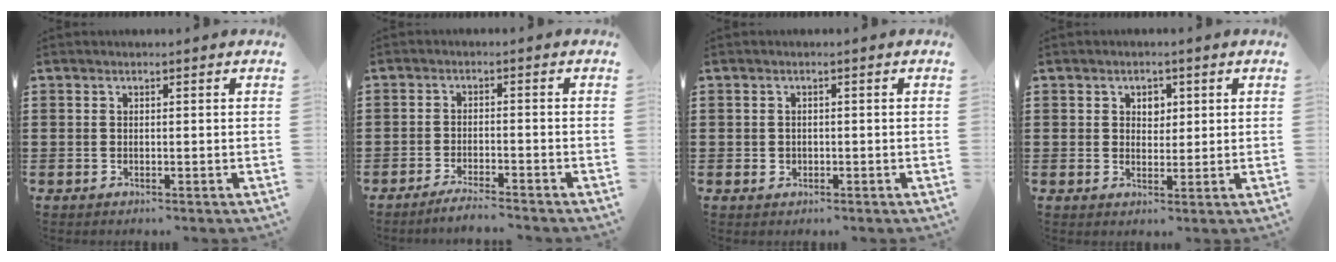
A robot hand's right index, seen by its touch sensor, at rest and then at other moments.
{"total": 2.9, "force": [-2.8, -0.3, 0.8], "torque": [-0.016, -0.001, -0.055]}
{"total": 0.9, "force": [-0.2, 0.8, 0.3], "torque": [-0.010, 0.002, -0.005]}
{"total": 1.4, "force": [0.6, 1.2, -0.5], "torque": [0.015, 0.004, 0.009]}